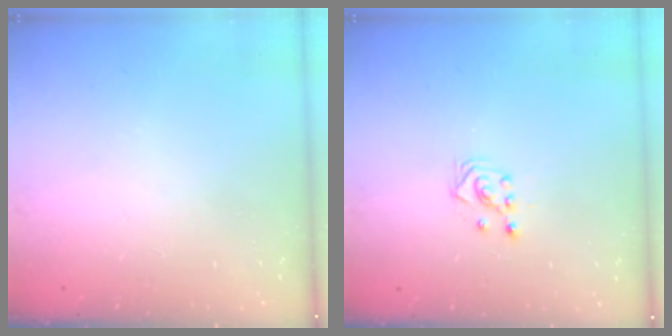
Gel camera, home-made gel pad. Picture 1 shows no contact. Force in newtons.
{"total": 2.9, "press": 2.7, "slide": 1.0}